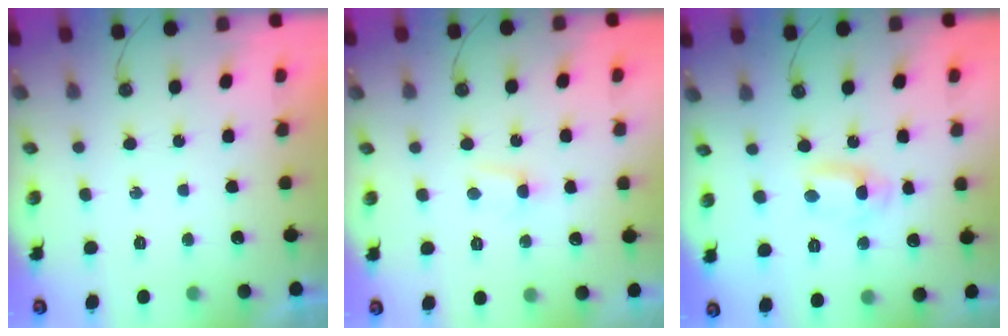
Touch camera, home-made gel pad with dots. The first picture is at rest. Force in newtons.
{"total": 2.8, "press": 2.8, "slide": 0.4}
{"total": 2.1, "press": 1.7, "slide": 1.2}